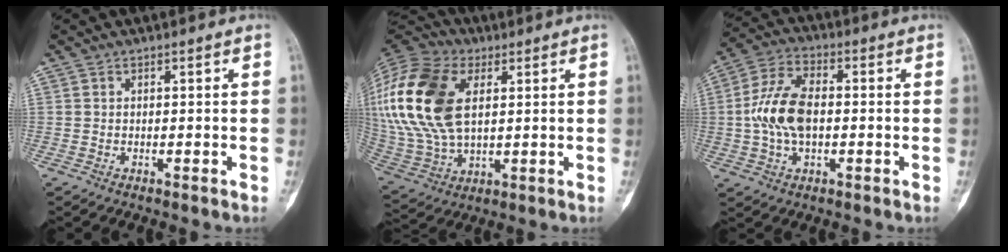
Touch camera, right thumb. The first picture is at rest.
{"total": 27.1, "force": [6.9, 16.8, 20.2], "torque": [-0.468, 0.011, 0.136]}
{"total": 11.4, "force": [-0.3, 6.5, 9.3], "torque": [-0.185, 0.020, -0.009]}